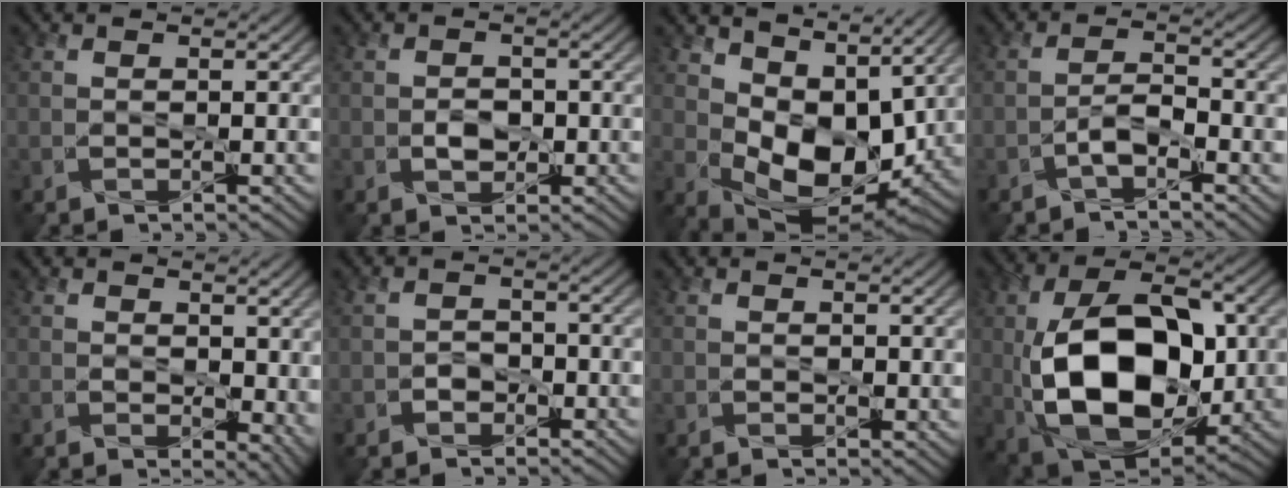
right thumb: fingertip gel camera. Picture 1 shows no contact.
{"total": 1.6, "force": [-0.6, 0.8, 1.2], "torque": [-0.018, -0.003, -0.014]}
{"total": 11.2, "force": [1.5, 6.8, 8.8], "torque": [-0.162, -0.028, 0.043]}
{"total": 2.3, "force": [-1.7, -0.3, 1.5], "torque": [-0.027, 0.009, -0.030]}
{"total": 7.2, "force": [1.4, 4.5, 5.4], "torque": [-0.070, -0.018, 0.033]}
{"total": 0.9, "force": [-0.9, 0.1, 0.3], "torque": [0.005, 0.004, -0.016]}
{"total": 1.8, "force": [0.7, 1.0, 1.3], "torque": [-0.028, -0.008, 0.011]}
{"total": 15.8, "force": [-1.2, 9.0, 13.0], "torque": [-0.247, -0.004, -0.017]}